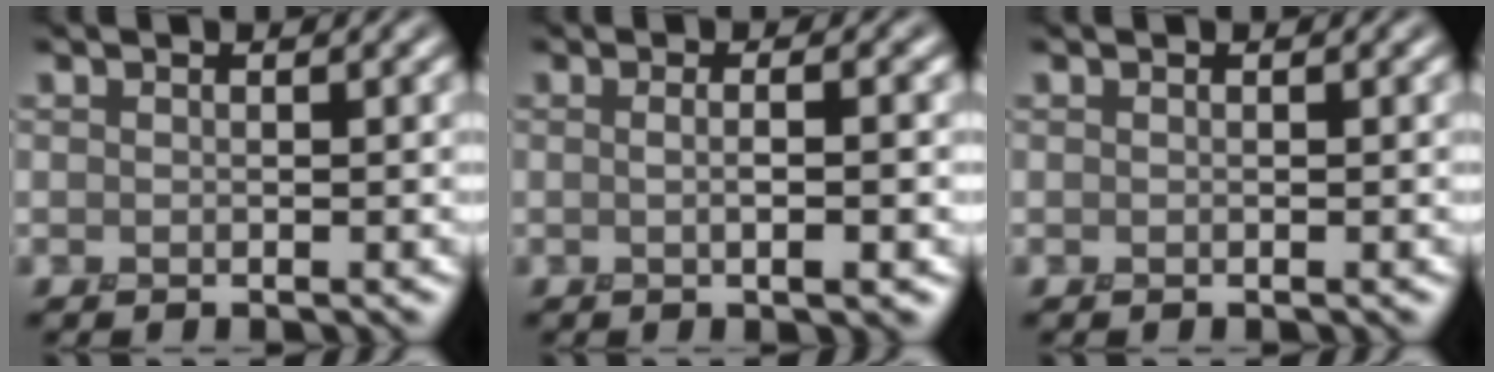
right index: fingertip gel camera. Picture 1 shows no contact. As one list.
[{"total": 3.1, "force": [0.1, 0.8, 3.0], "torque": [-0.029, -0.001, -0.007]}, {"total": 0.0}]